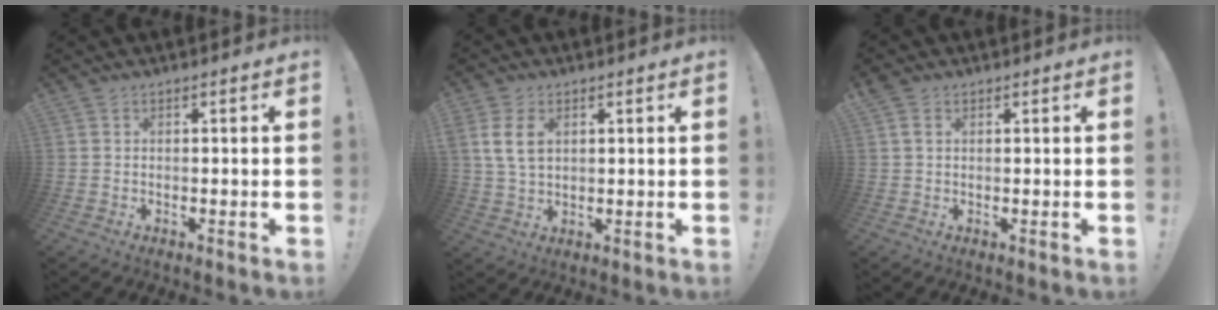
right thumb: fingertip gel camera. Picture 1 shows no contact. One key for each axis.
{"total": 7.8, "fx": 2.4, "fy": 5.0, "fz": 5.5, "tx": -0.105, "ty": 0.002, "tz": 0.048}
{"total": 2.4, "fx": 1.1, "fy": 1.5, "fz": 1.6, "tx": -0.024, "ty": 0.002, "tz": 0.020}